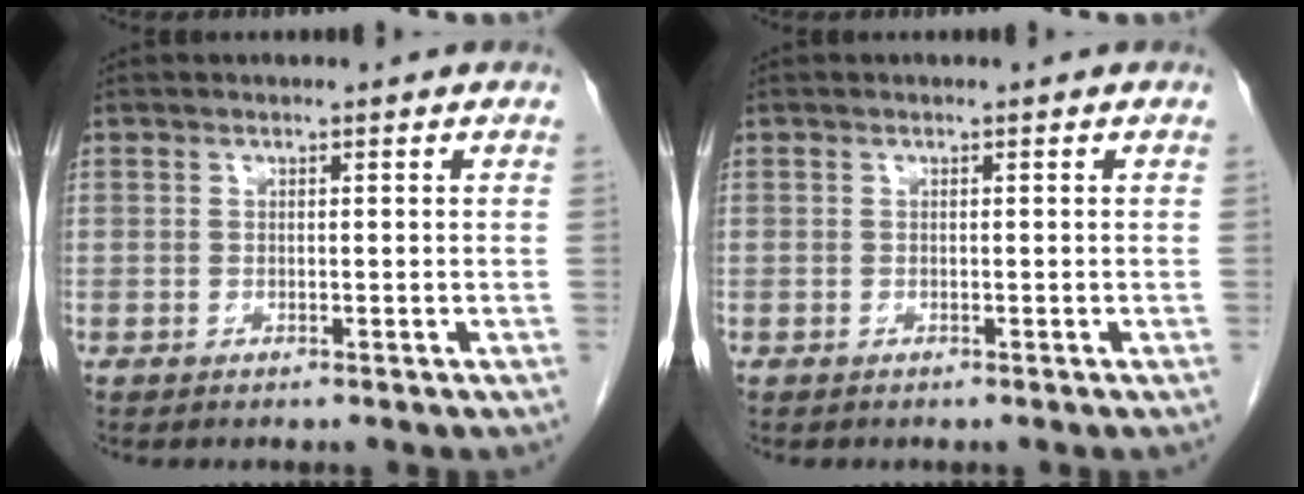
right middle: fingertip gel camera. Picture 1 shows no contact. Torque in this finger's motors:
{"motor_torque": [-0.42, 0.12, -0.02, 0.00]}